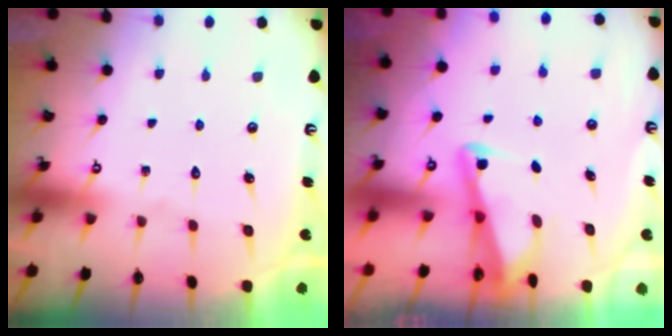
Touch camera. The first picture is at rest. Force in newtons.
{"total": 2.7, "press": 2.6, "slide": 0.3}